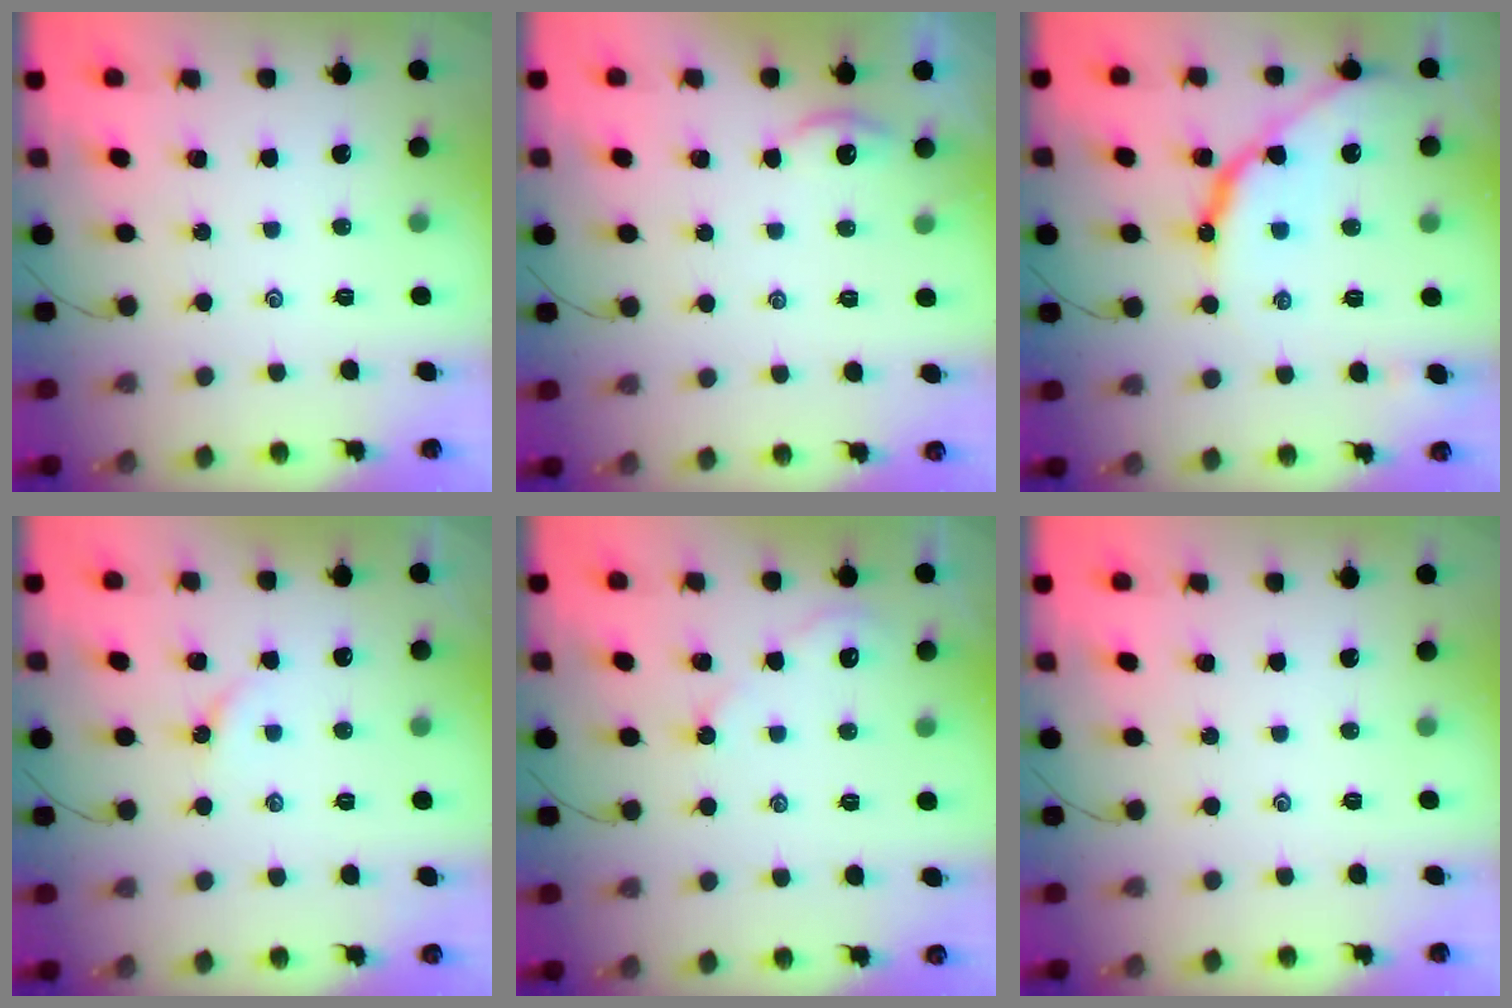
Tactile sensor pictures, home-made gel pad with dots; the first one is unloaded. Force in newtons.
{"total": 1.9, "press": 1.9, "slide": 0.2}
{"total": 12.4, "press": 12.4, "slide": 1.1}
{"total": 3.0, "press": 2.9, "slide": 0.4}
{"total": 2.5, "press": 2.4, "slide": 0.4}
{"total": 0.0}